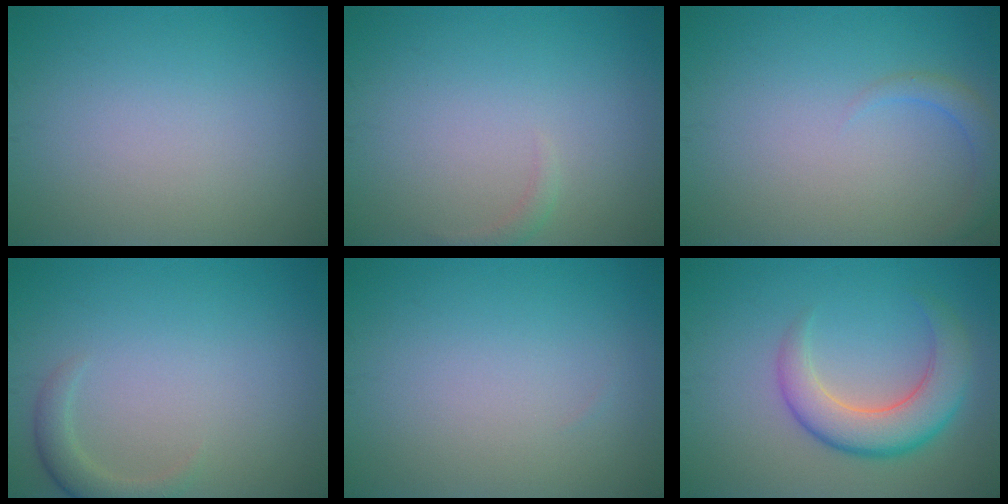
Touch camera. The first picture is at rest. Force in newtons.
{"total": 0.8, "press": 0.7, "slide": 0.1}
{"total": 1.6, "press": 1.6, "slide": 0.2}
{"total": 2.0, "press": 2.0, "slide": 0.2}
{"total": 0.0}
{"total": 5.5, "press": 5.5, "slide": 0.5}